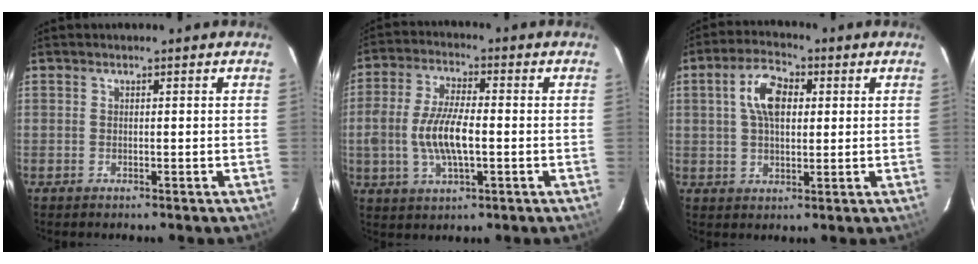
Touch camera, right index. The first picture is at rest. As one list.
[{"total": 10.3, "force": [-1.5, 4.1, 9.3], "torque": [-0.192, 0.003, -0.028]}, {"total": 8.1, "force": [1.9, 4.5, 6.4], "torque": [-0.119, 0.020, 0.035]}]